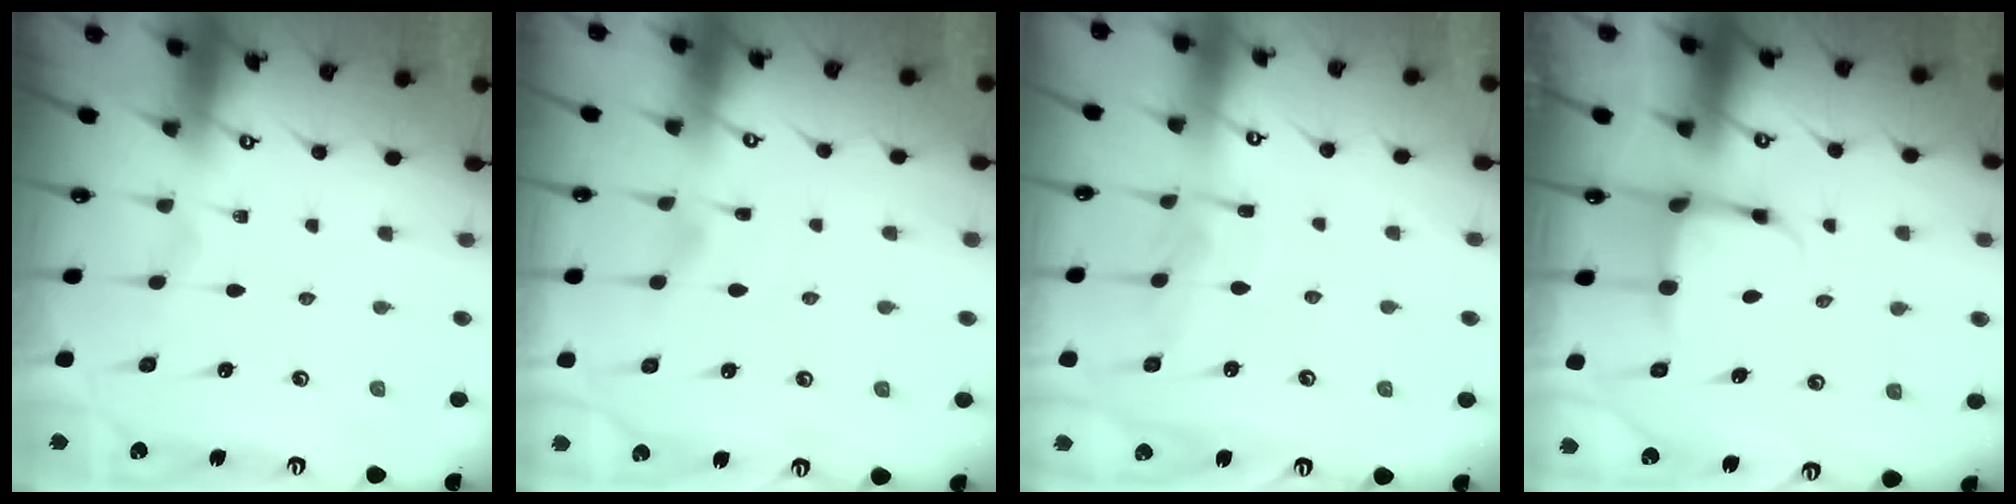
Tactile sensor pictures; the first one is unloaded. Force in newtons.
{"total": 2.2, "press": 2.2, "slide": 0.5}
{"total": 7.4, "press": 7.4, "slide": 0.0}
{"total": 3.8, "press": 3.5, "slide": 1.3}